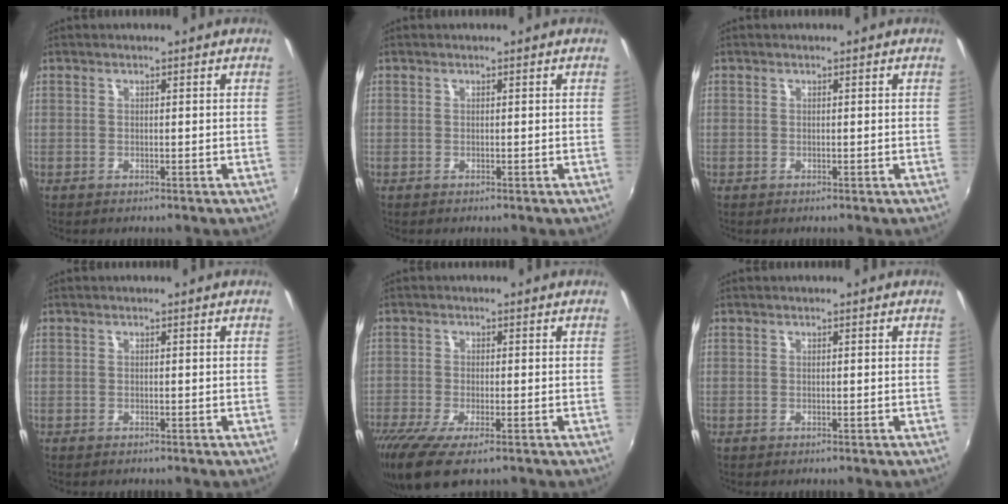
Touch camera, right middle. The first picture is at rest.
{"total": 0.0}
{"total": 0.0}
{"total": 1.1, "force": [-0.7, 0.7, 0.4], "torque": [-0.011, -0.002, -0.008]}
{"total": 9.2, "force": [-5.8, 2.4, 6.7], "torque": [-0.152, -0.040, -0.103]}
{"total": 0.0}